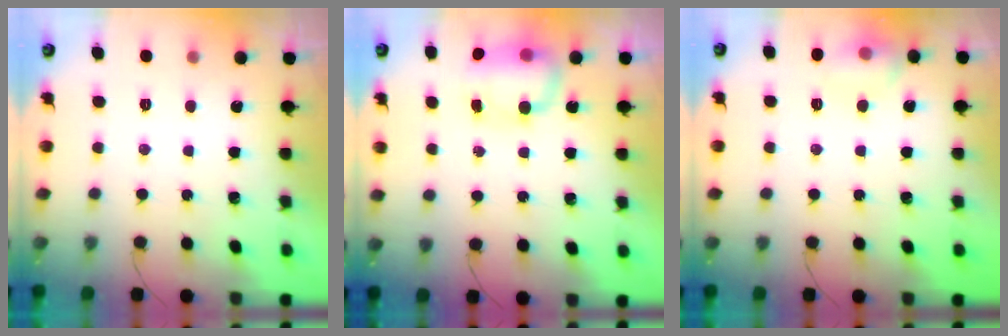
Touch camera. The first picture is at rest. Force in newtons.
{"total": 8.1, "press": 8.0, "slide": 1.0}
{"total": 8.9, "press": 8.8, "slide": 1.4}